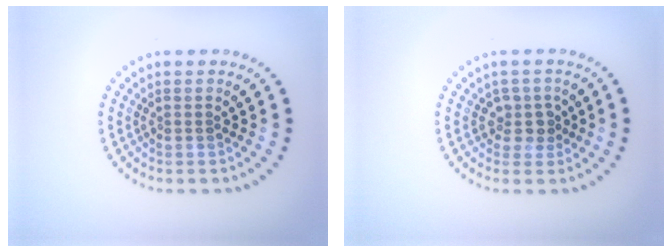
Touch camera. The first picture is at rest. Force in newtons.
{"total": 2.0, "press": 1.5, "slide": 1.3}